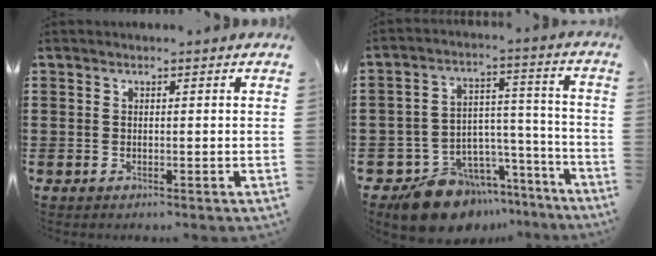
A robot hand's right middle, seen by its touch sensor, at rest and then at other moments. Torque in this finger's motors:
{"motor_torque": [0.71, 0.00, 0.16, 0.06]}